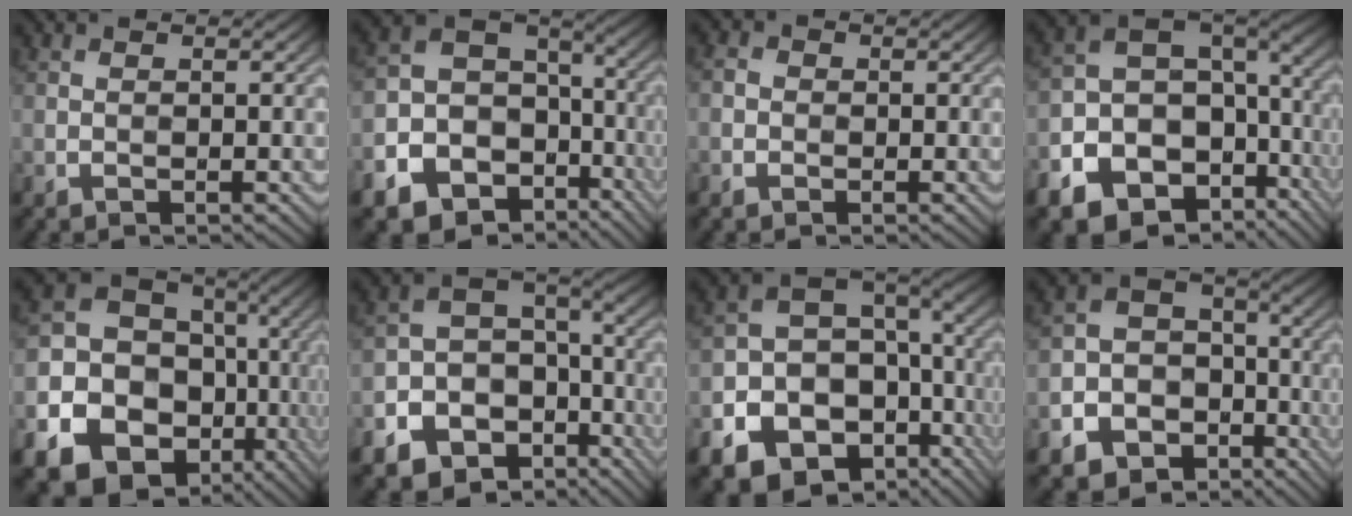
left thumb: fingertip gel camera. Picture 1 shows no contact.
{"total": 15.9, "force": [-7.4, 12.1, 7.2], "torque": [-0.189, -0.040, -0.101]}
{"total": 1.8, "force": [-0.6, 1.6, 0.5], "torque": [-0.007, 0.001, -0.019]}
{"total": 17.8, "force": [-7.6, 12.6, 10.0], "torque": [-0.243, -0.062, -0.085]}
{"total": 23.2, "force": [-9.0, 19.5, 8.8], "torque": [-0.208, -0.057, -0.142]}
{"total": 14.4, "force": [-7.5, 10.1, 7.0], "torque": [-0.174, -0.053, -0.112]}
{"total": 19.5, "force": [-7.9, 14.3, 10.5], "torque": [-0.245, -0.049, -0.077]}
{"total": 12.5, "force": [-6.4, 9.3, 5.2], "torque": [-0.126, -0.033, -0.100]}